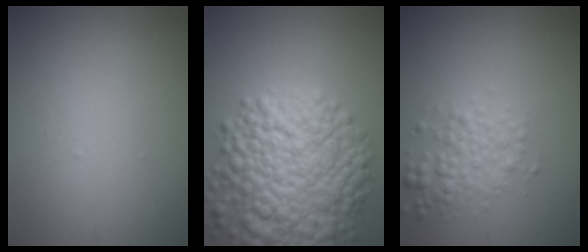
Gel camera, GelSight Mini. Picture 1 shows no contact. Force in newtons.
{"total": 10.9, "press": 10.9, "slide": 0.5}
{"total": 2.8, "press": 2.8, "slide": 0.0}